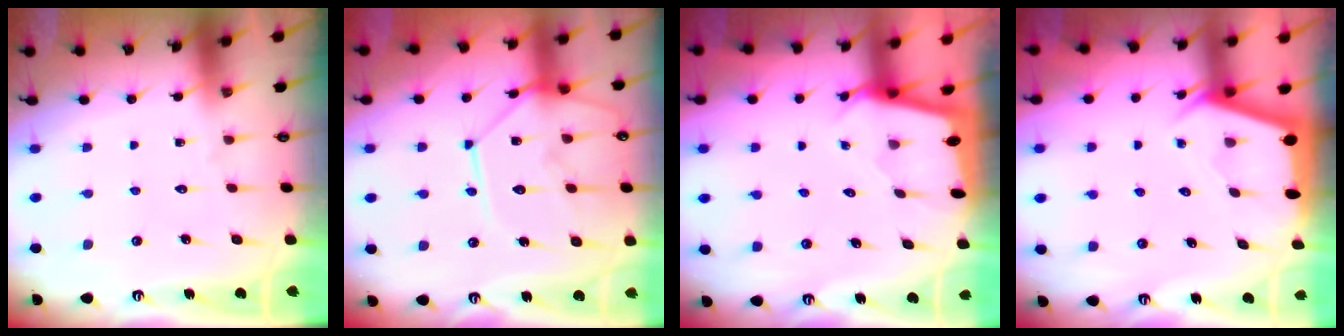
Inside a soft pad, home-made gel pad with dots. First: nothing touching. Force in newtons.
{"total": 13.0, "press": 13.0, "slide": 1.2}
{"total": 1.7, "press": 1.7, "slide": 0.2}
{"total": 2.2, "press": 2.2, "slide": 0.3}